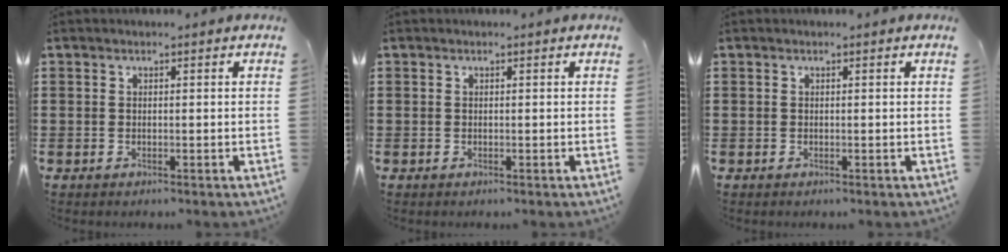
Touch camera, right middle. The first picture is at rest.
{"total": 0.0}
{"total": 0.0}